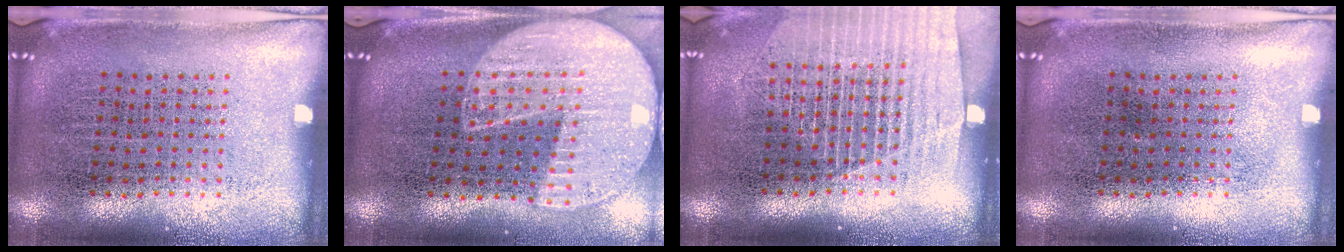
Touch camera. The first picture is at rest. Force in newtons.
{"total": 2.2, "press": 1.9, "slide": 1.0}
{"total": 1.4, "press": 1.3, "slide": 0.5}
{"total": 0.0}